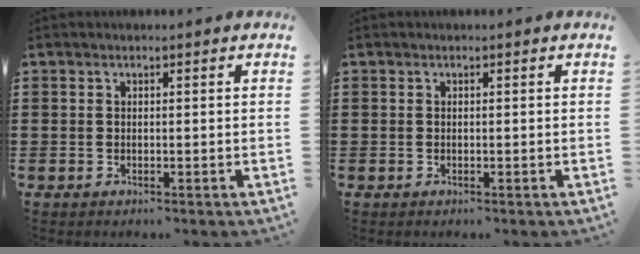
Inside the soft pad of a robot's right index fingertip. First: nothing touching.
{"total": 0.0}